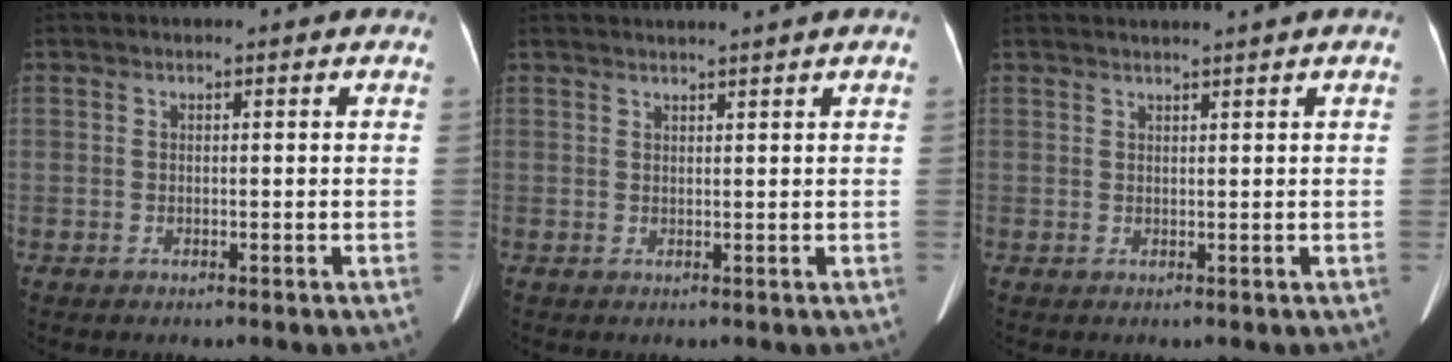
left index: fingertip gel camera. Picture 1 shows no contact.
{"total": 3.0, "force": [2.5, -1.1, 1.3], "torque": [-0.012, 0.013, 0.039]}
{"total": 2.5, "force": [2.0, -0.9, 1.1], "torque": [-0.011, 0.011, 0.036]}